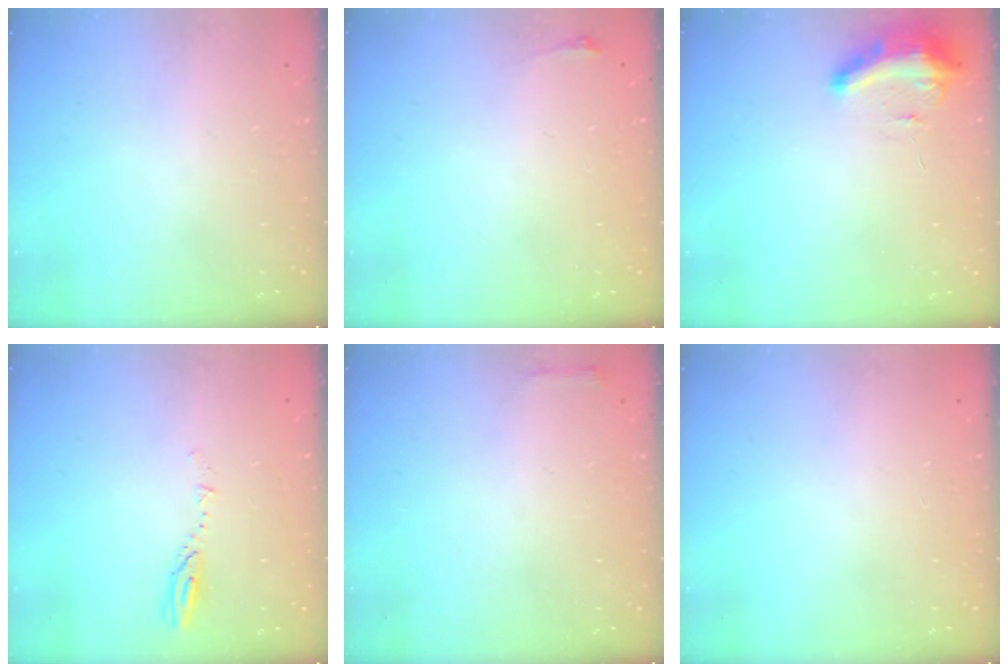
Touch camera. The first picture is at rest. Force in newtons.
{"total": 2.8, "press": 2.1, "slide": 1.9}
{"total": 9.1, "press": 9.1, "slide": 1.0}
{"total": 3.1, "press": 3.1, "slide": 0.3}
{"total": 2.3, "press": 2.3, "slide": 0.5}
{"total": 0.0}